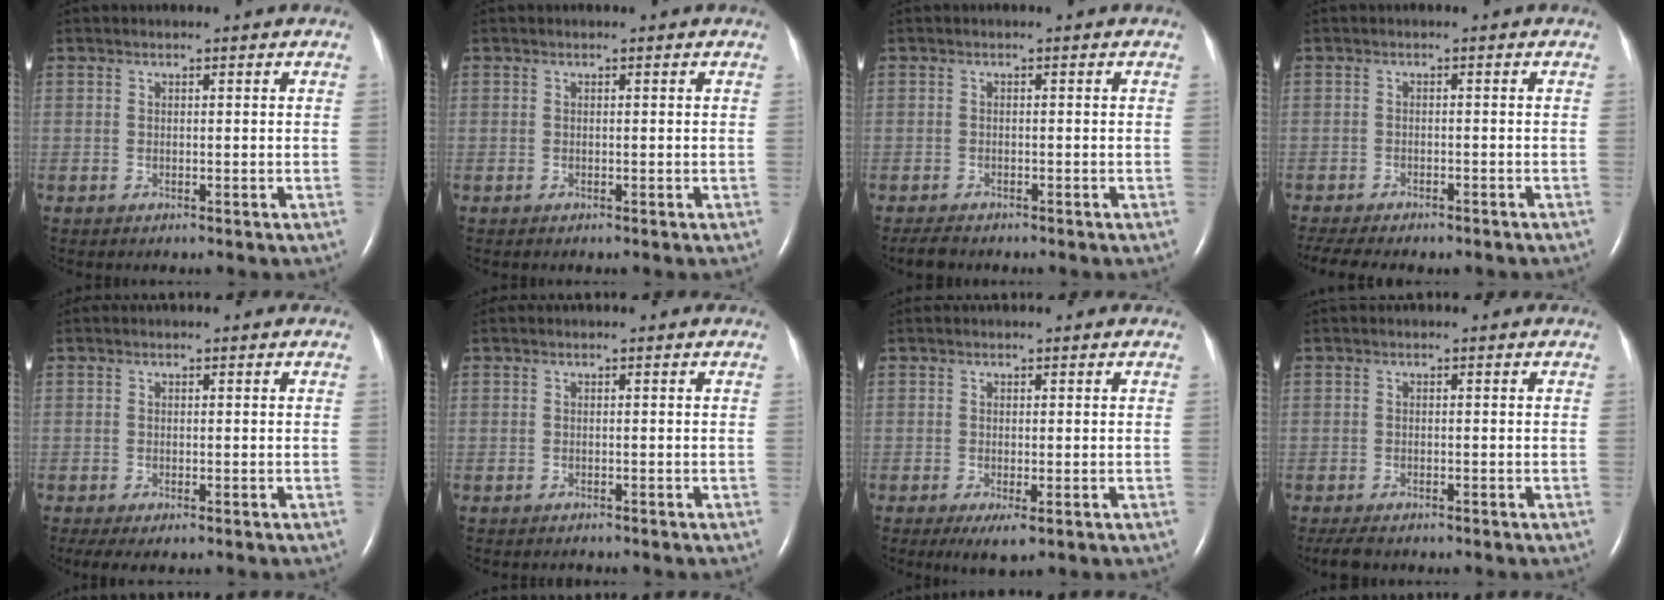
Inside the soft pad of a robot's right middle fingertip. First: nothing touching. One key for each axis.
{"total": 0.0}
{"total": 2.1, "fx": -1.8, "fy": 0.6, "fz": 0.8, "tx": -0.021, "ty": -0.006, "tz": -0.026}
{"total": 9.9, "fx": -8.2, "fy": 3.0, "fz": 4.6, "tx": -0.077, "ty": -0.002, "tz": -0.106}
{"total": 2.8, "fx": -1.8, "fy": 0.9, "fz": 2.0, "tx": -0.036, "ty": -0.012, "tz": -0.025}
{"total": 1.0, "fx": -0.9, "fy": 0.2, "fz": 0.3, "tx": -0.012, "ty": -0.005, "tz": -0.009}
{"total": 2.9, "fx": -1.1, "fy": 0.7, "fz": 2.5, "tx": -0.041, "ty": -0.007, "tz": -0.012}
{"total": 3.0, "fx": -2.4, "fy": 1.0, "fz": 1.5, "tx": -0.031, "ty": -0.009, "tz": -0.035}